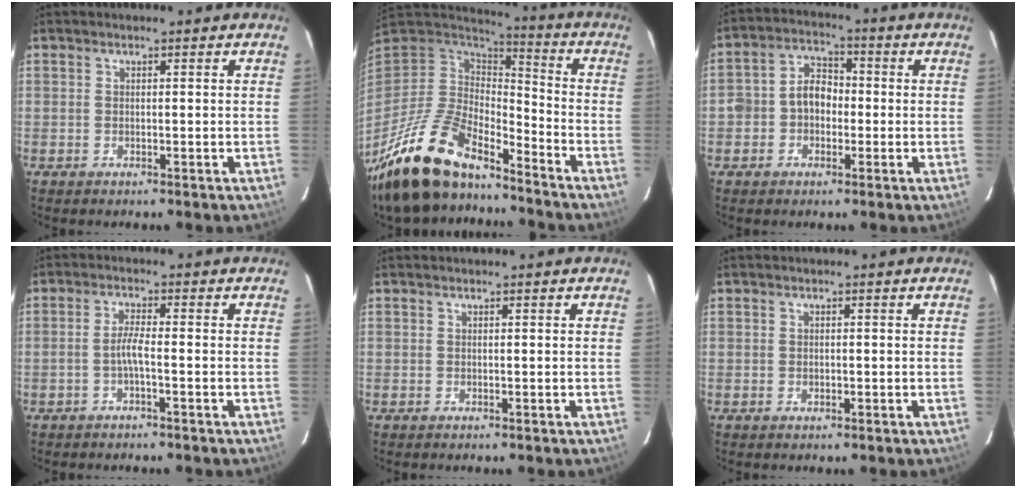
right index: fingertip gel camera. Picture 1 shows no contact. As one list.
[{"total": 22.3, "force": [-16.7, 7.8, 12.6], "torque": [-0.263, -0.036, -0.303]}, {"total": 6.8, "force": [-1.5, 5.6, 3.5], "torque": [-0.065, 0.027, -0.025]}, {"total": 2.6, "force": [-1.2, 0.0, 2.3], "torque": [-0.047, 0.004, -0.024]}, {"total": 0.0}, {"total": 0.8, "force": [-0.1, 0.7, 0.3], "torque": [-0.004, 0.001, -0.001]}]